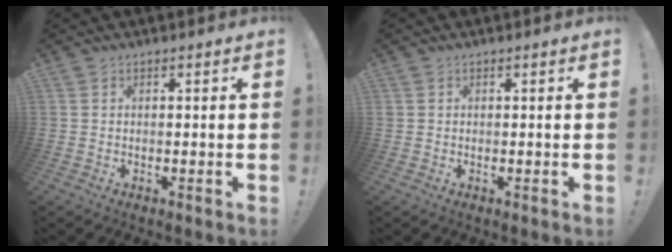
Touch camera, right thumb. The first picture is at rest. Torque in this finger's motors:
{"motor_torque": [-0.17, 0.10, 0.26, 0.05, -0.04]}